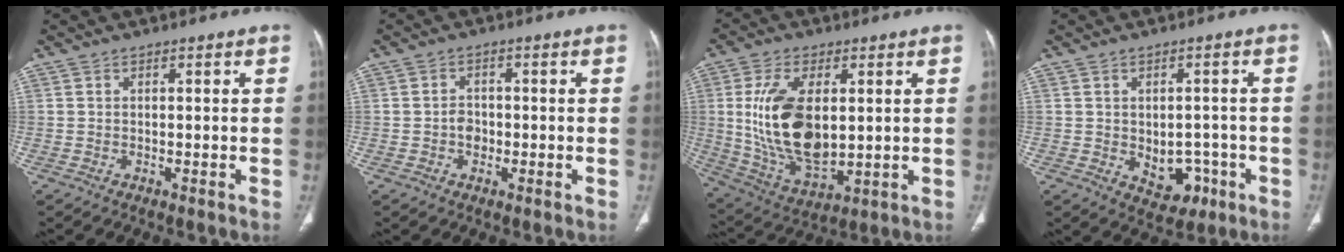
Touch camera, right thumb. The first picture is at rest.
{"total": 2.6, "force": [-0.6, 2.1, 1.4], "torque": [-0.010, 0.007, -0.014]}
{"total": 17.5, "force": [2.0, 9.2, 14.7], "torque": [-0.277, -0.019, 0.053]}
{"total": 7.2, "force": [-2.0, 5.3, 4.4], "torque": [-0.028, 0.015, -0.011]}